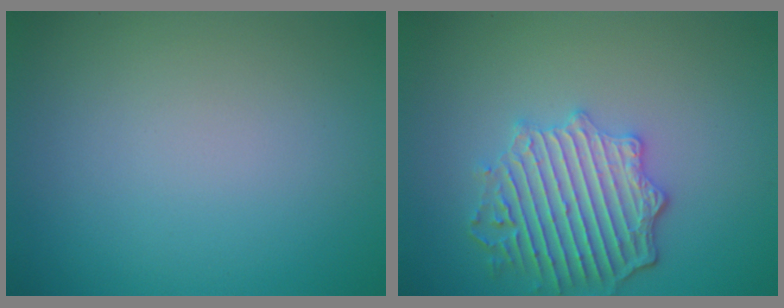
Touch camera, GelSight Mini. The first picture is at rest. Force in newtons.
{"total": 5.3, "press": 4.5, "slide": 2.7}